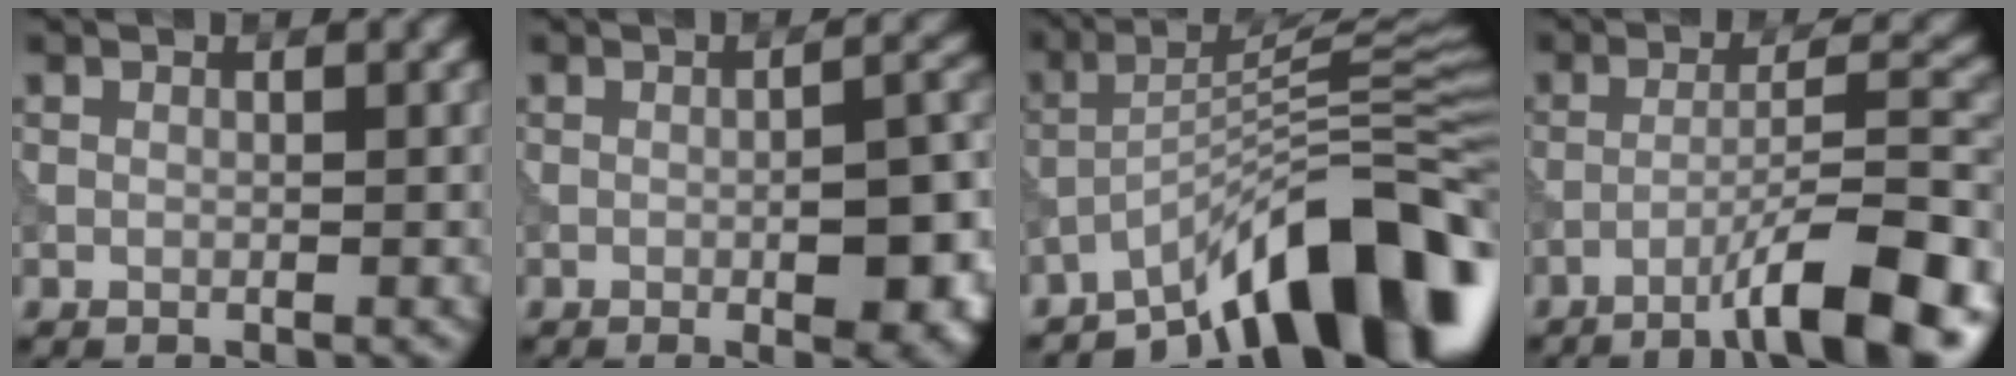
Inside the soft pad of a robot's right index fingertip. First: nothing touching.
{"total": 7.8, "force": [-1.9, 2.4, 7.2], "torque": [-0.091, -0.004, -0.021]}
{"total": 12.5, "force": [-8.1, 3.0, 9.1], "torque": [-0.119, 0.026, -0.143]}
{"total": 10.2, "force": [-6.2, 1.7, 7.9], "torque": [-0.112, 0.023, -0.099]}